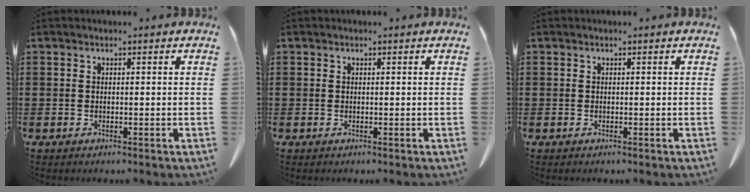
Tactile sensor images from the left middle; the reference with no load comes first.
{"total": 0.0}
{"total": 0.0}